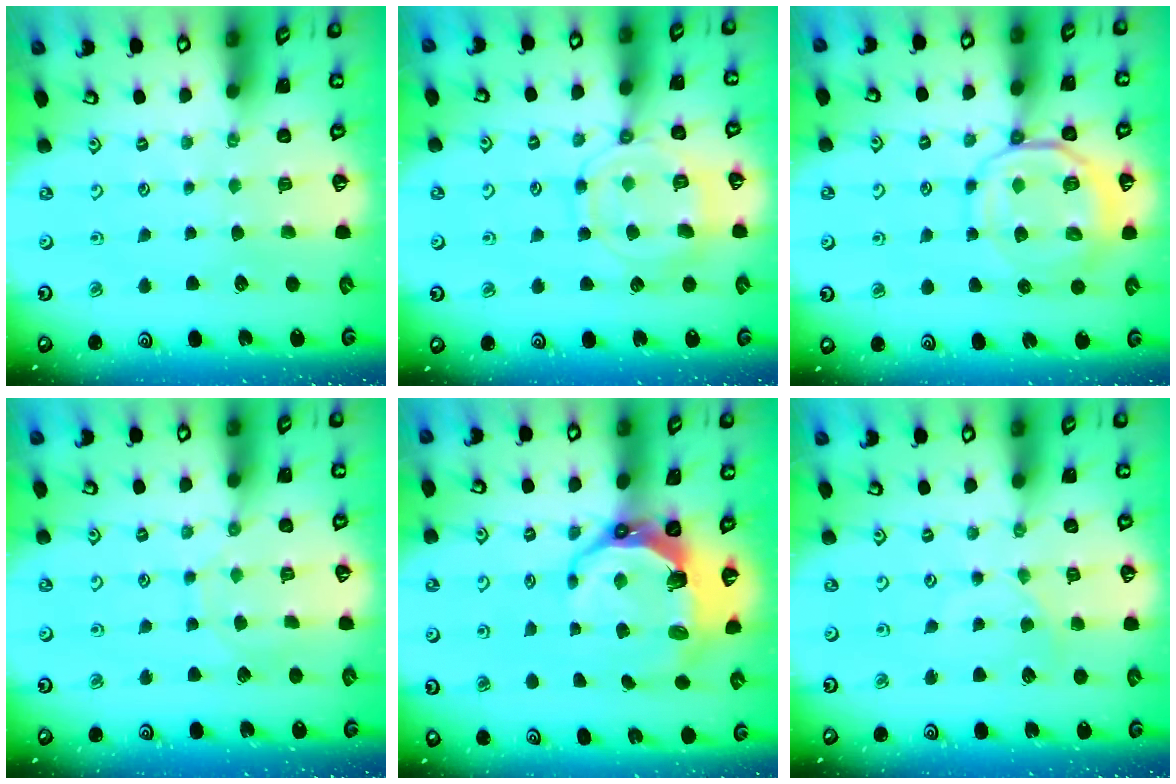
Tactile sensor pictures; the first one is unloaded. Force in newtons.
{"total": 12.5, "press": 12.4, "slide": 1.3}
{"total": 11.2, "press": 11.1, "slide": 1.5}
{"total": 6.9, "press": 6.9, "slide": 0.6}
{"total": 9.3, "press": 7.9, "slide": 5.0}
{"total": 3.0, "press": 3.0, "slide": 0.4}